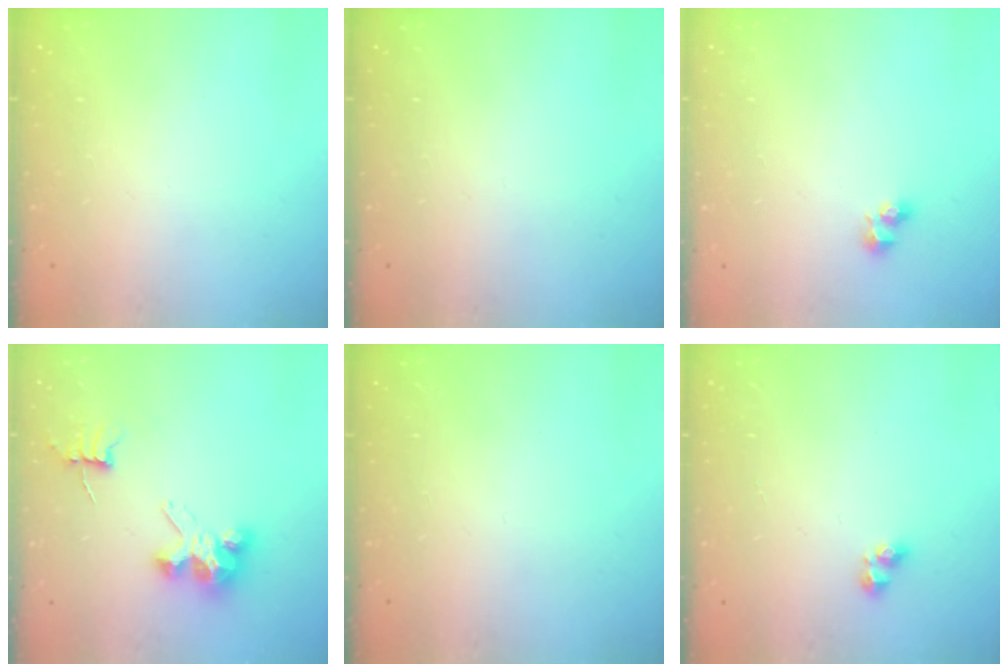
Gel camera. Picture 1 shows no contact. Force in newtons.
{"total": 0.0}
{"total": 2.7, "press": 2.5, "slide": 1.0}
{"total": 6.8, "press": 6.8, "slide": 0.5}
{"total": 0.0}
{"total": 2.9, "press": 2.6, "slide": 1.1}